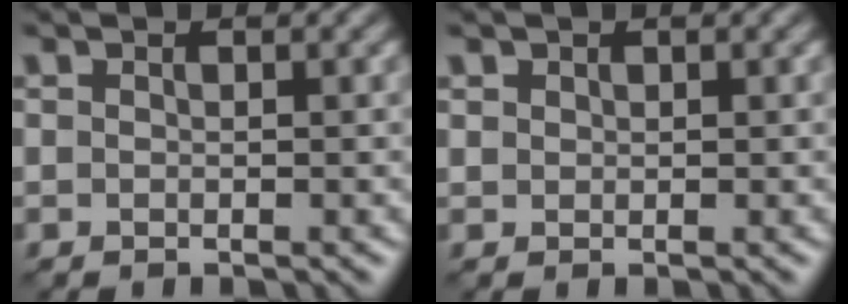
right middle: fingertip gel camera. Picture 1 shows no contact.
{"total": 0.7, "force": [0.4, 0.5, 0.1], "torque": [-0.002, -0.001, 0.009]}